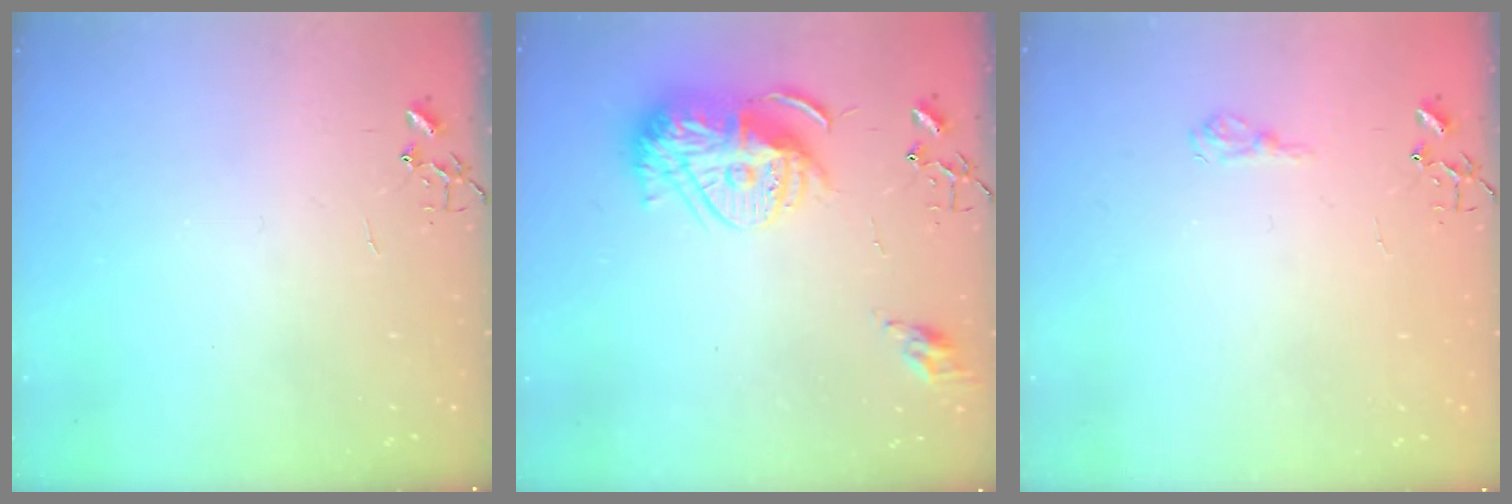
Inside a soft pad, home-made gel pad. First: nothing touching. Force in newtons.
{"total": 15.1, "press": 15.0, "slide": 1.2}
{"total": 8.0, "press": 7.9, "slide": 1.0}